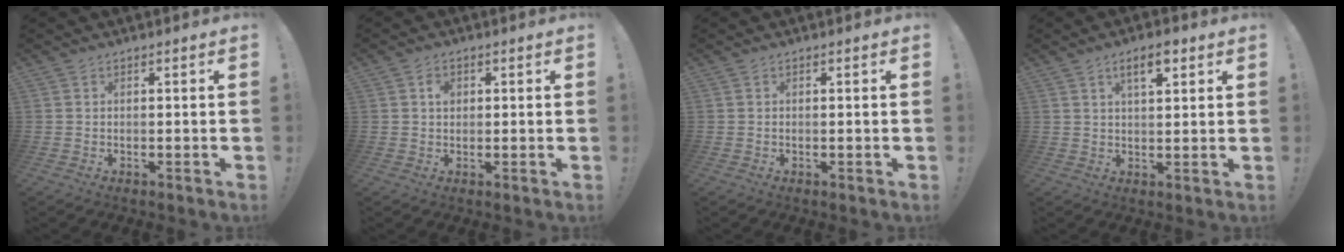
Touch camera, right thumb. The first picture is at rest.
{"total": 2.5, "force": [0.5, 2.0, 1.4], "torque": [-0.005, -0.004, 0.002]}
{"total": 0.0}
{"total": 5.7, "force": [3.0, 2.0, 4.4], "torque": [-0.063, -0.009, 0.047]}